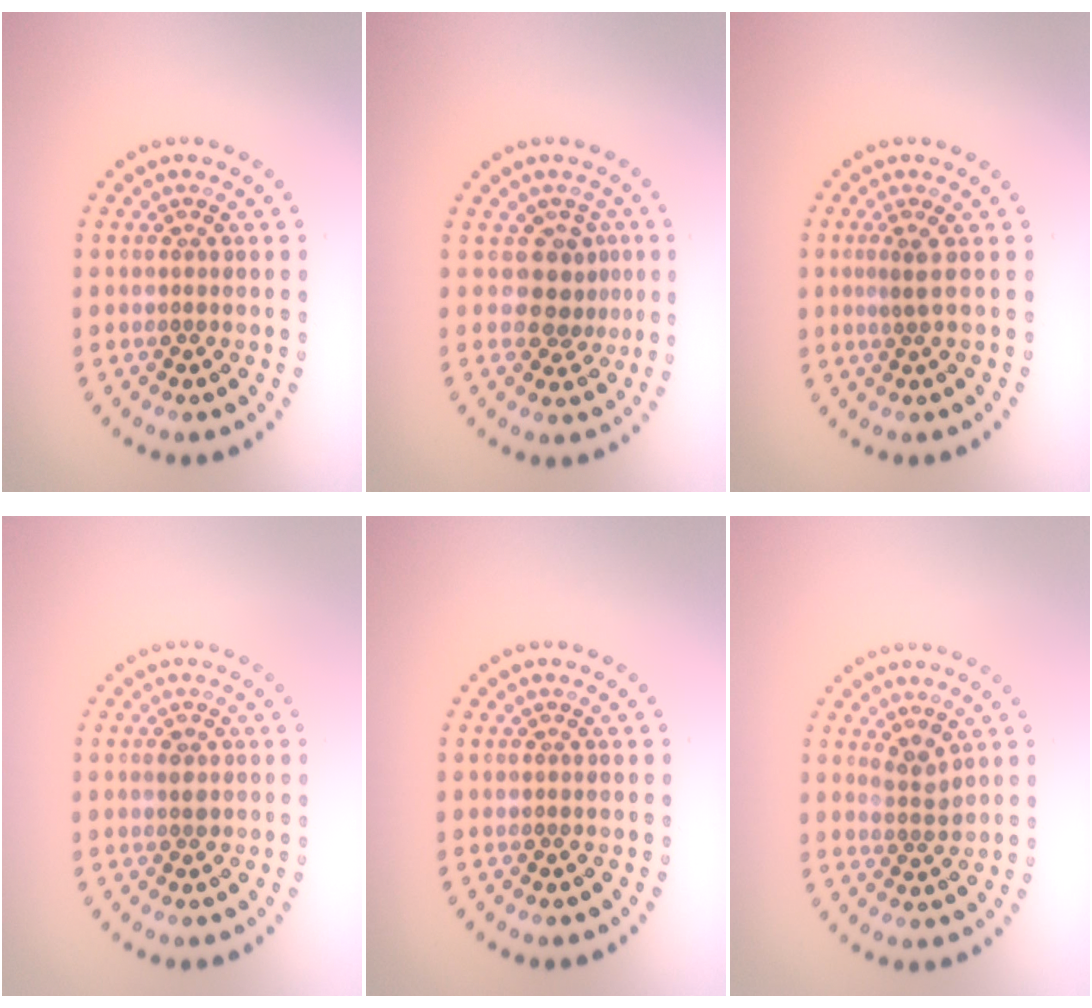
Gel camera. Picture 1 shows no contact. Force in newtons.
{"total": 2.8, "press": 2.1, "slide": 1.8}
{"total": 1.4, "press": 0.9, "slide": 1.1}
{"total": 1.0, "press": 1.0, "slide": 0.1}
{"total": 0.0}
{"total": 1.7, "press": 1.2, "slide": 1.2}